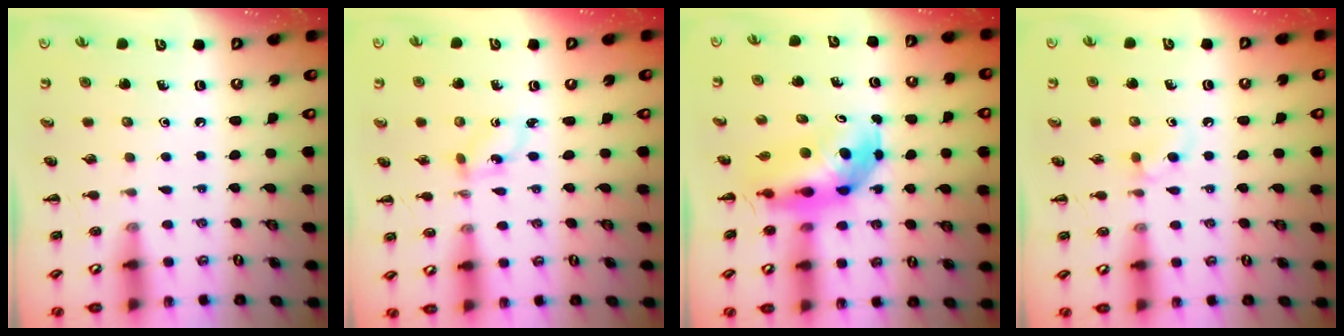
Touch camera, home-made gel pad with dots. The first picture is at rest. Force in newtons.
{"total": 1.7, "press": 1.5, "slide": 0.8}
{"total": 7.0, "press": 6.7, "slide": 2.0}
{"total": 2.9, "press": 2.6, "slide": 1.3}